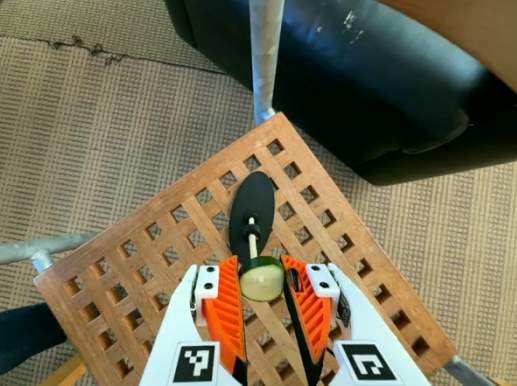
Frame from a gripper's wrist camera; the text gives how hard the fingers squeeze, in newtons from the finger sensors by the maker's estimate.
{"total": 6.7, "left": 6.5, "right": 6.8}